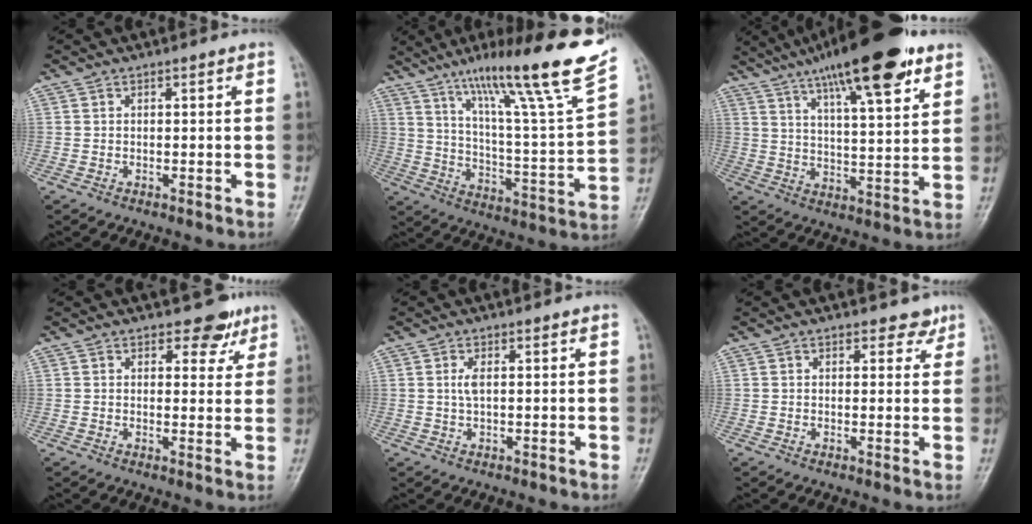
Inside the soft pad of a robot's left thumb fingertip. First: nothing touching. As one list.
[{"total": 23.9, "force": [15.9, 1.6, 17.8], "torque": [-0.250, -0.055, 0.254]}, {"total": 20.3, "force": [12.4, 4.9, 15.3], "torque": [-0.225, -0.034, 0.198]}, {"total": 4.9, "force": [3.6, 2.9, 1.7], "torque": [0.011, -0.020, 0.043]}, {"total": 2.0, "force": [0.5, 0.7, 1.8], "torque": [-0.042, 0.002, 0.013]}, {"total": 2.4, "force": [1.9, 1.5, 0.4], "torque": [0.018, -0.010, 0.018]}]